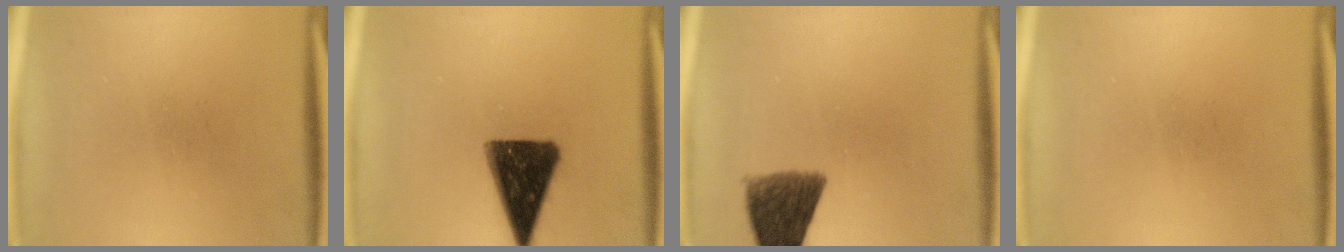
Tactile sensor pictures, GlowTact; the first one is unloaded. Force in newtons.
{"total": 14.2}
{"total": 9.1}
{"total": 0.0}